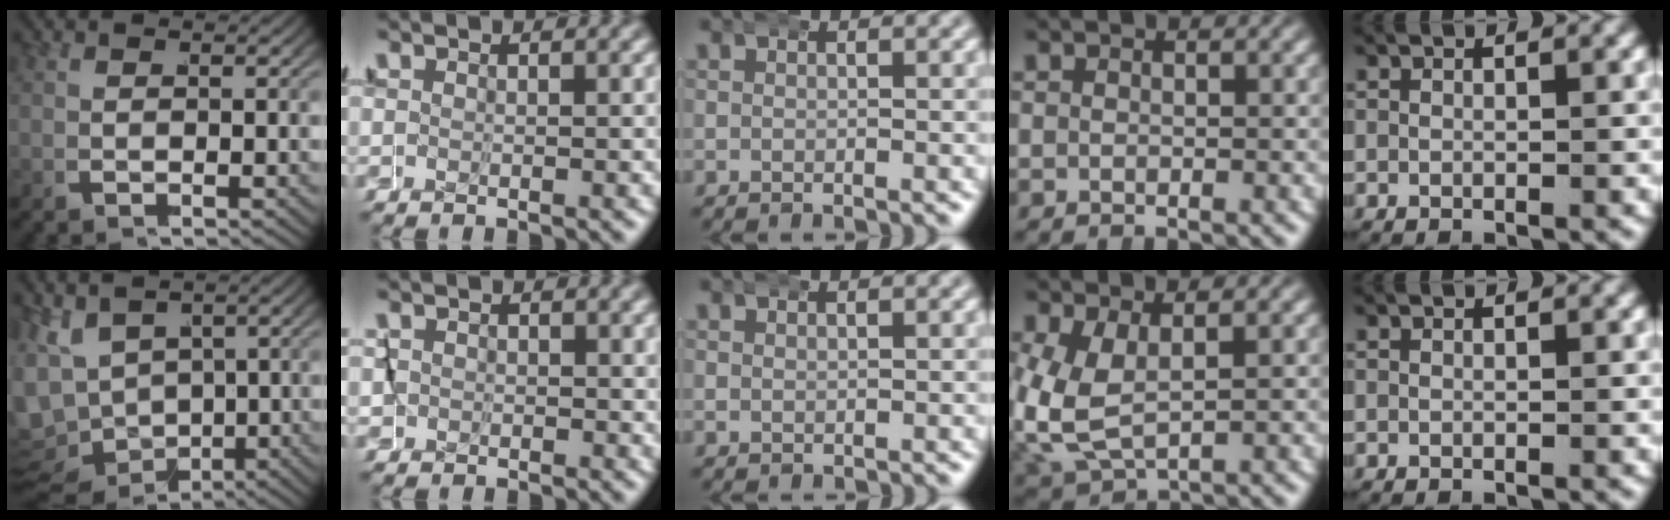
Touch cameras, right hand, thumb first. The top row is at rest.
{"thumb": {"total": 9.0, "force": [-1.1, 7.6, 4.8], "torque": [-0.122, -0.034, -0.007]}, "index": {"total": 2.4, "force": [-0.1, 2.2, 1.0], "torque": [-0.027, -0.005, -0.005]}, "middle": {"total": 0.6, "force": [0.6, 0.1, 0.1], "torque": [-0.003, -0.003, 0.014]}, "ring": {"total": 6.2, "force": [0.2, 4.8, 3.9], "torque": [-0.121, -0.025, 0.022]}}